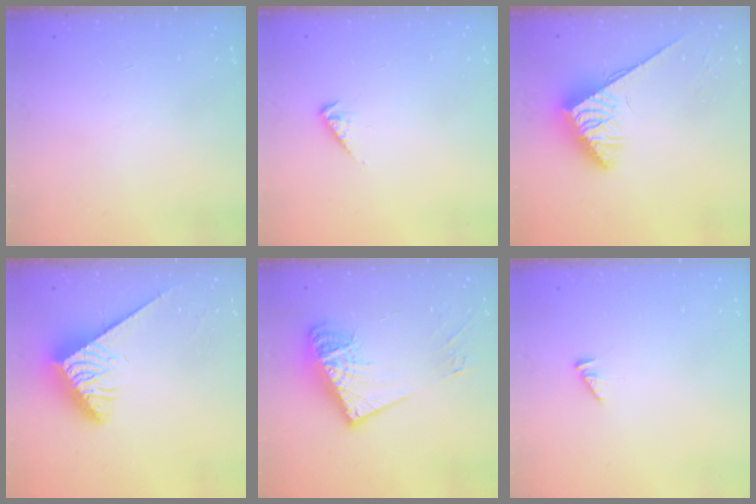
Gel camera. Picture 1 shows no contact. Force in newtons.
{"total": 3.3, "press": 3.2, "slide": 0.5}
{"total": 3.9, "press": 3.9, "slide": 0.5}
{"total": 4.0, "press": 3.9, "slide": 0.7}
{"total": 15.4, "press": 15.3, "slide": 1.7}
{"total": 2.2, "press": 2.1, "slide": 0.4}